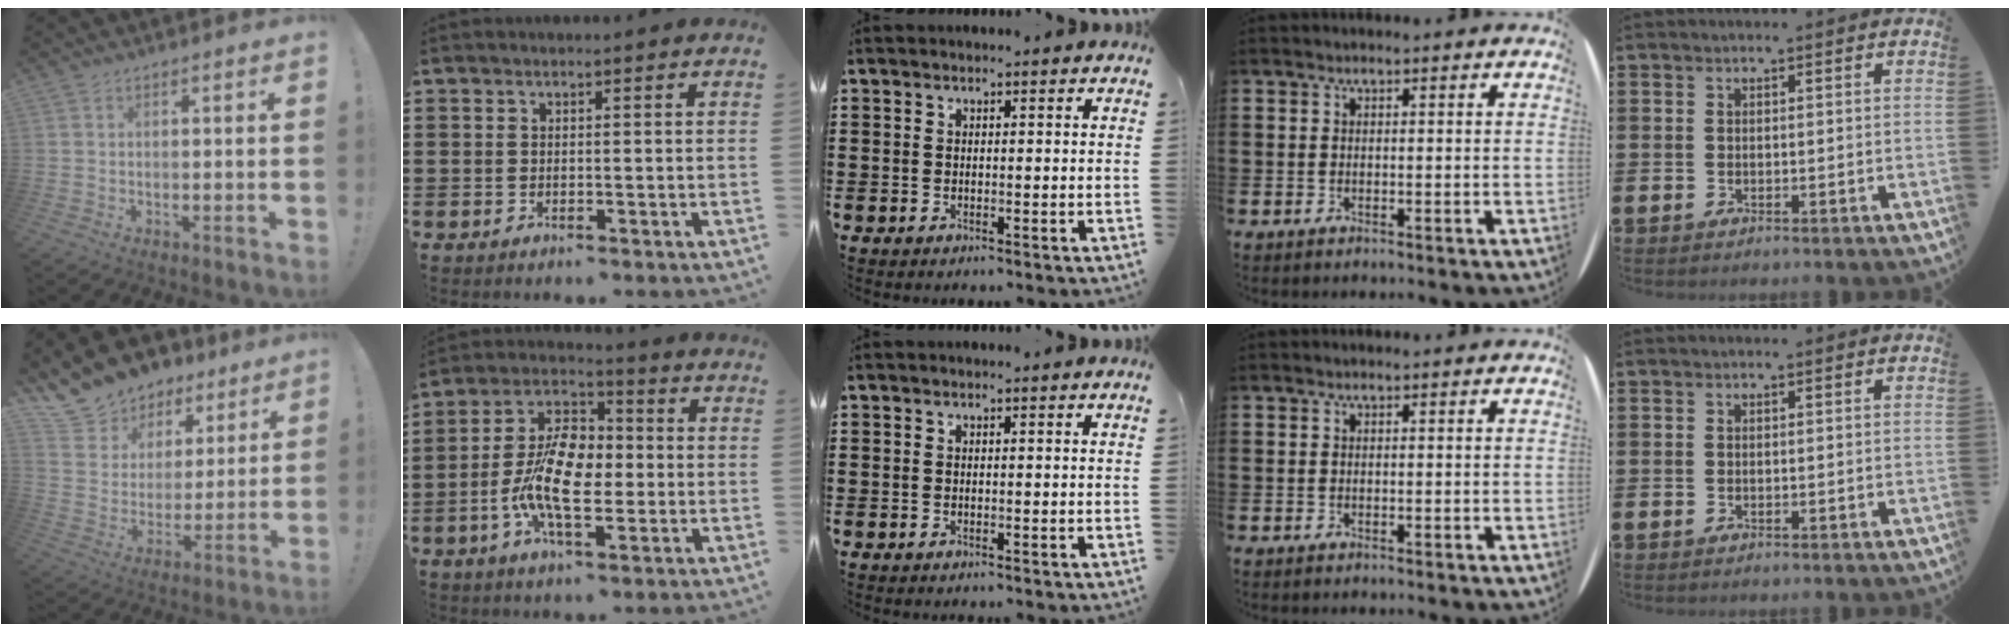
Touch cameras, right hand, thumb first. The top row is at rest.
{"thumb": {"total": 12.6, "force": [9.6, 8.0, 1.6], "torque": [-0.036, -0.080, 0.188]}, "index": {"total": 10.6, "force": [-1.9, 5.7, 8.8], "torque": [-0.195, 0.005, -0.039]}}